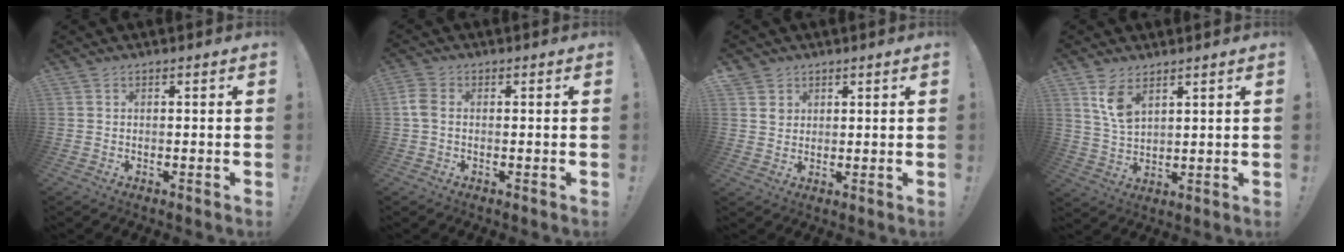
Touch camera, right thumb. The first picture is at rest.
{"total": 4.3, "force": [0.2, 2.9, 3.1], "torque": [-0.072, 0.004, 0.004]}
{"total": 5.0, "force": [2.6, 4.3, 0.6], "torque": [0.001, -0.022, 0.048]}
{"total": 7.4, "force": [4.3, 3.7, 4.7], "torque": [-0.082, -0.018, 0.081]}